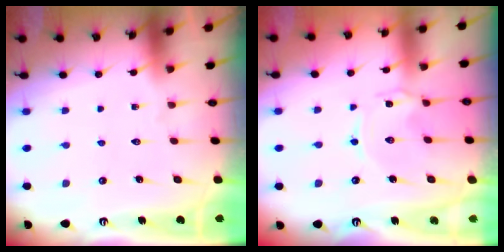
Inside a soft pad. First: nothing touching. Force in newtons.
{"total": 0.7, "press": 0.7, "slide": 0.1}